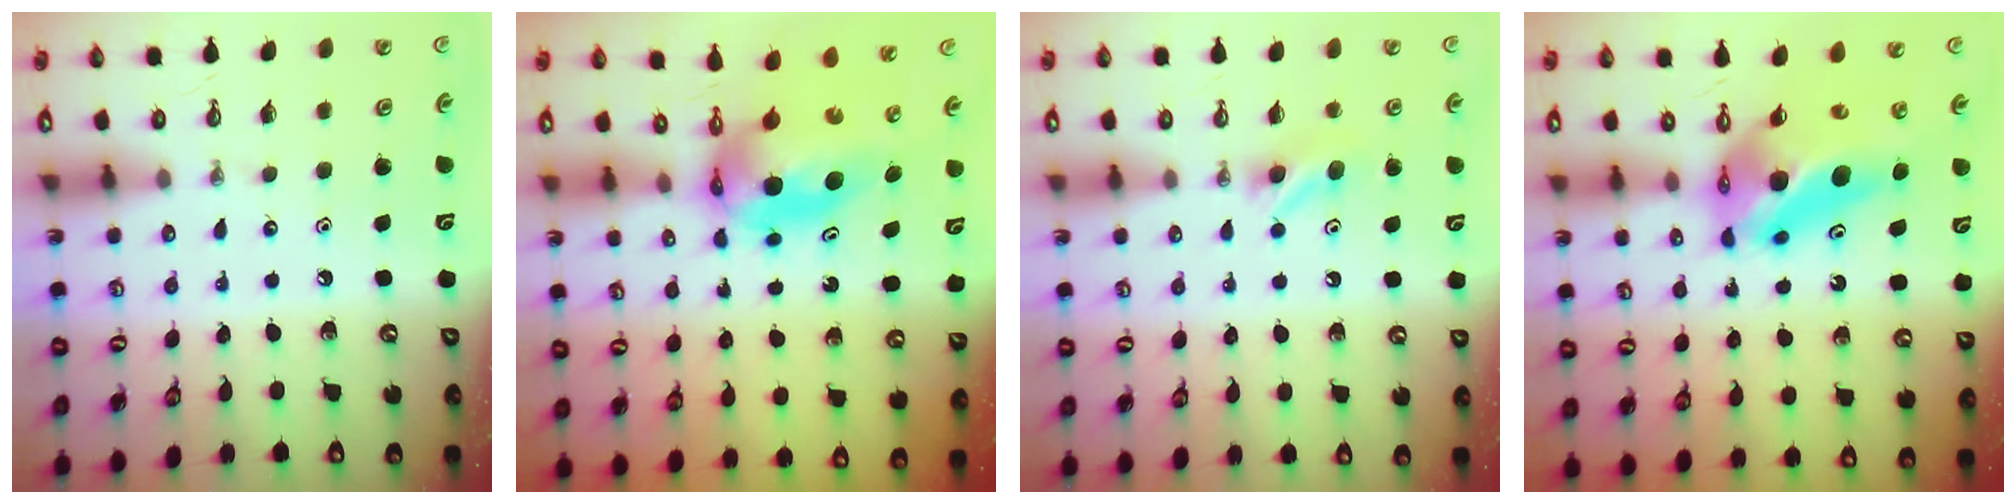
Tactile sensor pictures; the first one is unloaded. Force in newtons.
{"total": 6.7, "press": 6.7, "slide": 1.0}
{"total": 4.7, "press": 4.3, "slide": 2.0}
{"total": 14.3, "press": 13.6, "slide": 4.4}